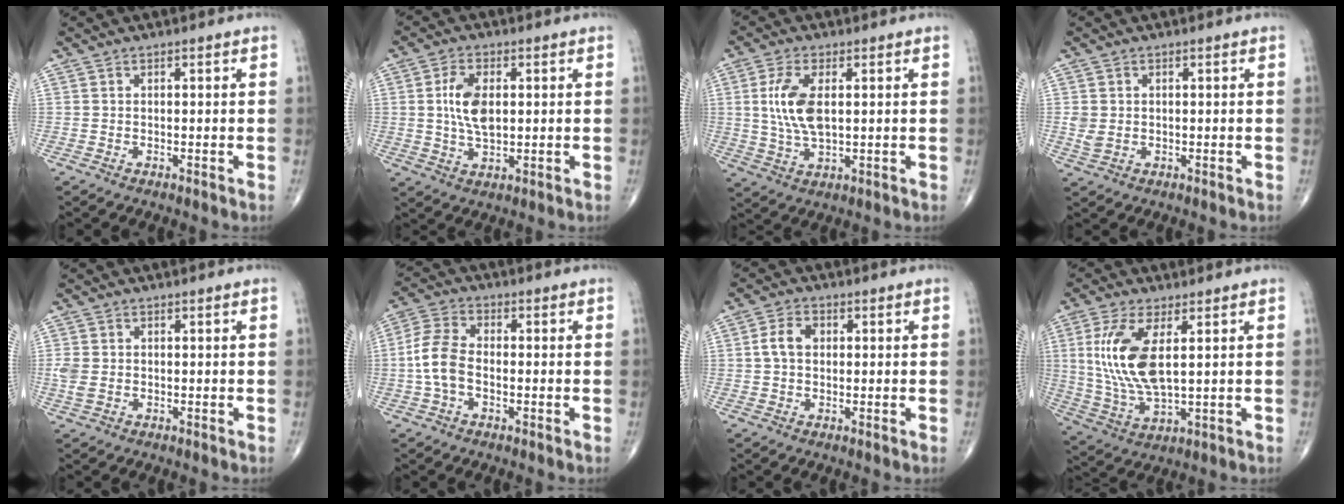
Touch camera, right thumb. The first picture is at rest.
{"total": 7.6, "force": [1.0, 4.0, 6.4], "torque": [-0.122, -0.002, 0.018]}
{"total": 8.8, "force": [1.4, 4.1, 7.6], "torque": [-0.163, -0.007, 0.029]}
{"total": 2.8, "force": [0.0, 2.2, 1.8], "torque": [-0.038, 0.003, 0.006]}
{"total": 3.1, "force": [-0.3, 2.2, 2.1], "torque": [-0.056, 0.004, -0.005]}
{"total": 7.7, "force": [-1.2, 4.6, 6.1], "torque": [-0.137, 0.023, -0.030]}
{"total": 4.4, "force": [0.5, 3.1, 3.1], "torque": [-0.061, 0.012, 0.005]}
{"total": 13.1, "force": [2.8, 5.2, 11.7], "torque": [-0.255, -0.014, 0.063]}